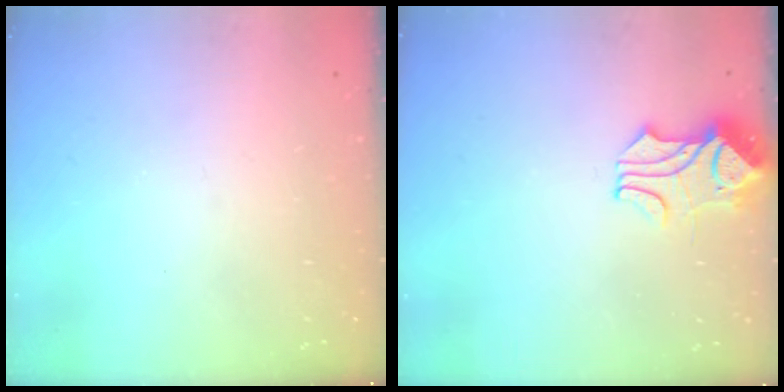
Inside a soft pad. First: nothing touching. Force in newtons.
{"total": 1.7, "press": 1.3, "slide": 1.1}